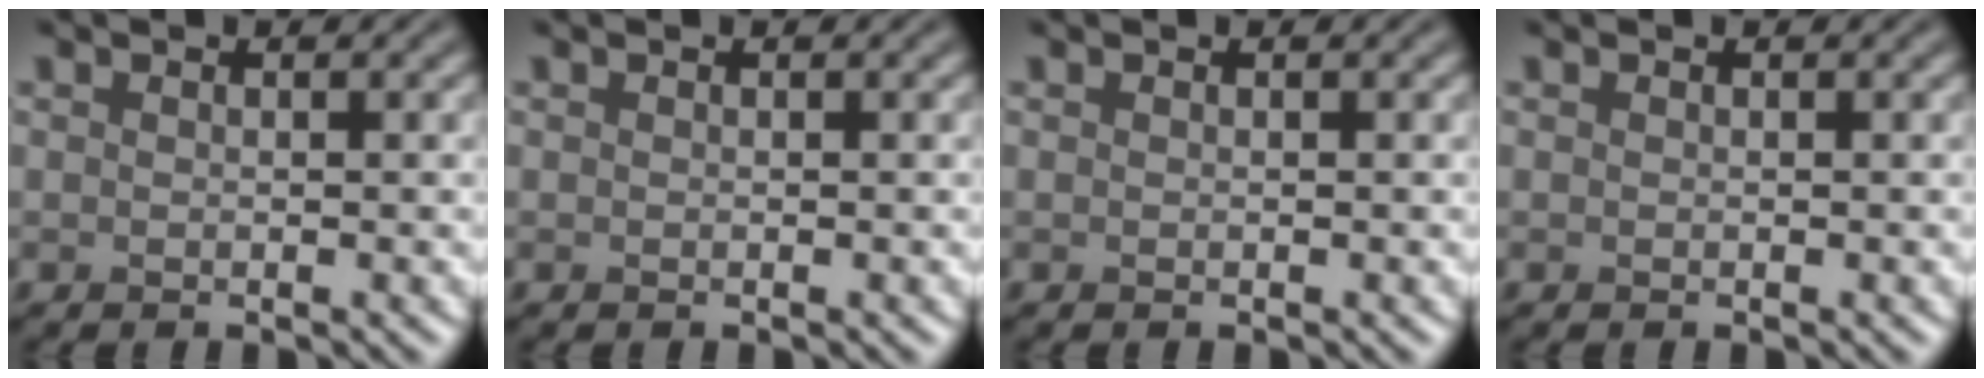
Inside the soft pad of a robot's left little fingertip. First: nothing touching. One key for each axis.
{"total": 0.0}
{"total": 0.0}
{"total": 0.0}